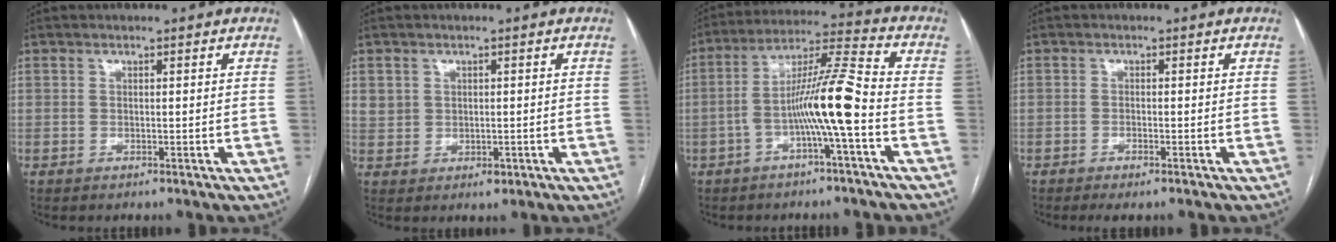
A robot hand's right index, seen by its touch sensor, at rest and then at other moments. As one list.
[{"total": 3.3, "force": [0.5, 3.0, 1.4], "torque": [-0.026, 0.002, 0.020]}, {"total": 11.0, "force": [-3.1, -0.3, 10.5], "torque": [-0.193, 0.026, -0.059]}, {"total": 2.1, "force": [-1.4, 0.4, 1.5], "torque": [-0.025, -0.004, -0.022]}]